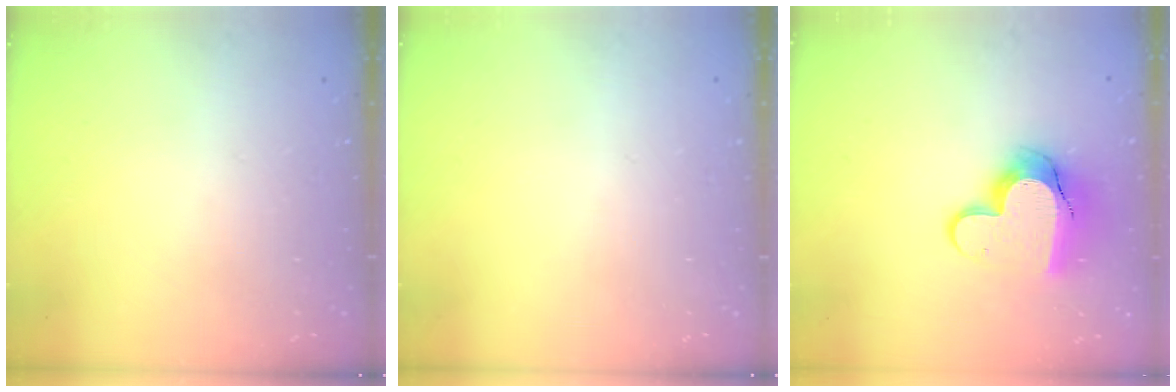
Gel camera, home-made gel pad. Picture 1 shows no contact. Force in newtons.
{"total": 0.0}
{"total": 11.8, "press": 11.8, "slide": 1.0}